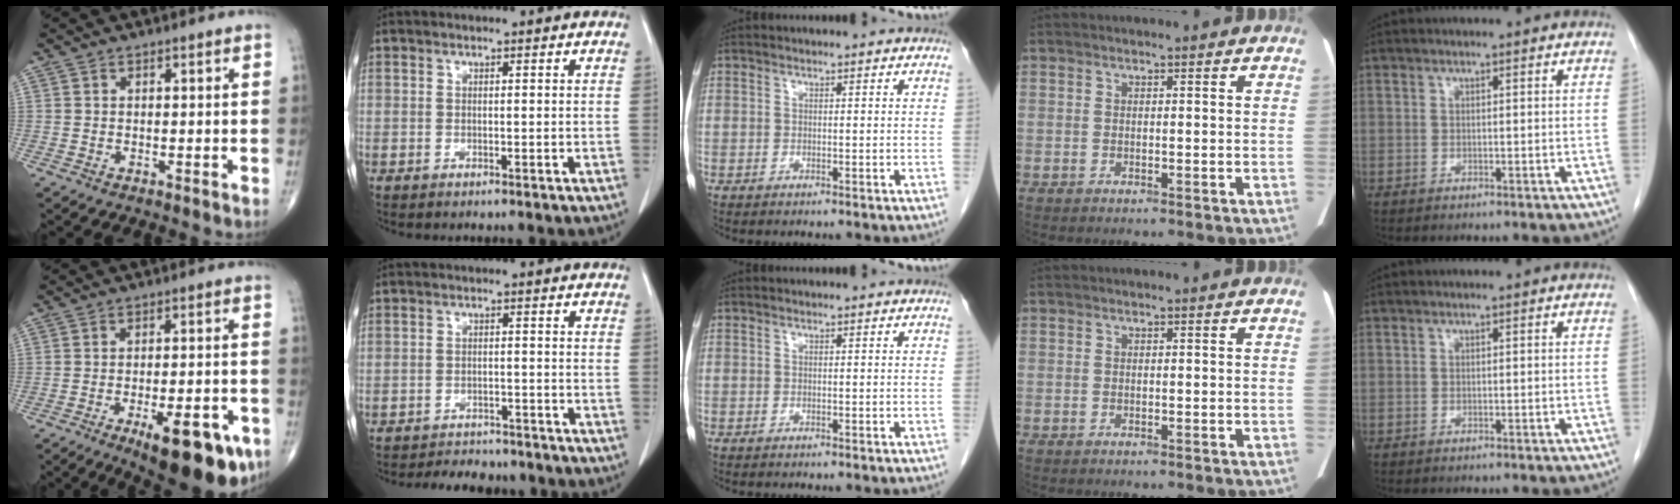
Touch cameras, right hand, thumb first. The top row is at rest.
{"thumb": {"total": 16.6, "force": [-8.5, 5.8, 13.0], "torque": [-0.129, 0.030, -0.108]}, "index": {"total": 9.3, "force": [-8.4, 3.1, 2.4], "torque": [-0.039, -0.002, -0.104]}}